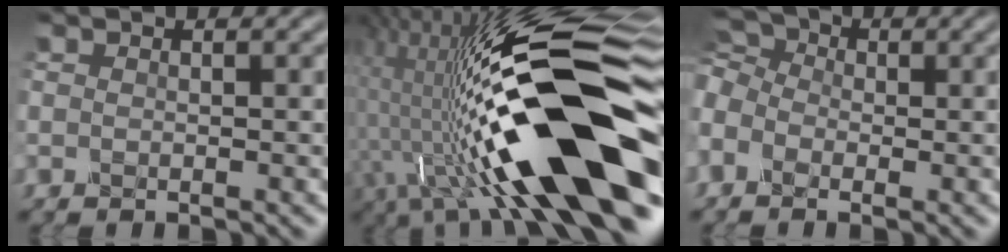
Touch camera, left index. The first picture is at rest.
{"total": 18.2, "force": [-2.3, 5.9, 17.0], "torque": [-0.254, 0.036, -0.055]}
{"total": 6.8, "force": [-1.1, 4.9, 4.6], "torque": [-0.107, 0.020, -0.031]}